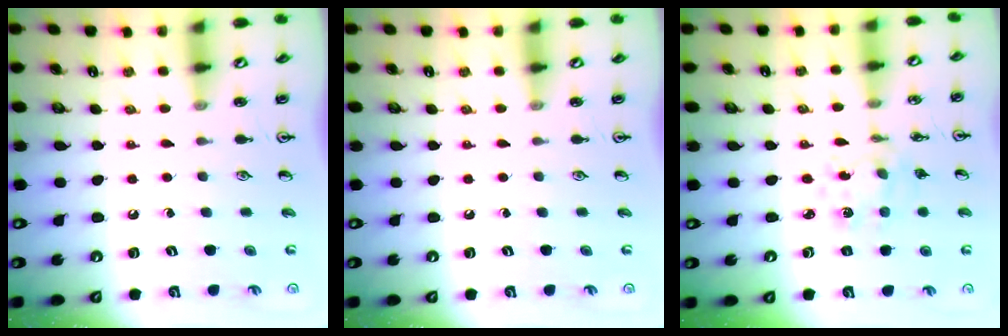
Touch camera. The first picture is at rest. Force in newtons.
{"total": 0.0}
{"total": 2.4, "press": 2.4, "slide": 0.5}